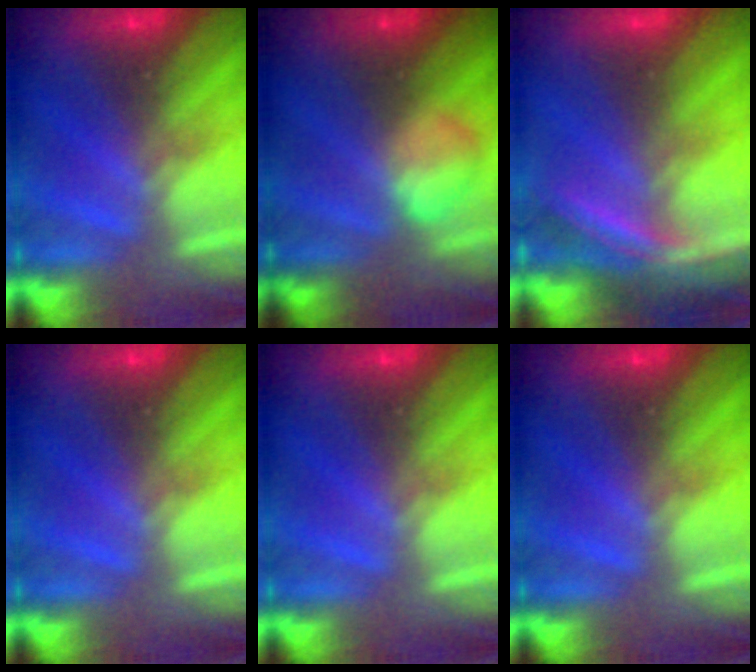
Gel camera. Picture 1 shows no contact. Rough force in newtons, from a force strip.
{"total": 2.3}
{"total": 3.7}
{"total": 0.0}
{"total": 0.0}
{"total": 0.0}